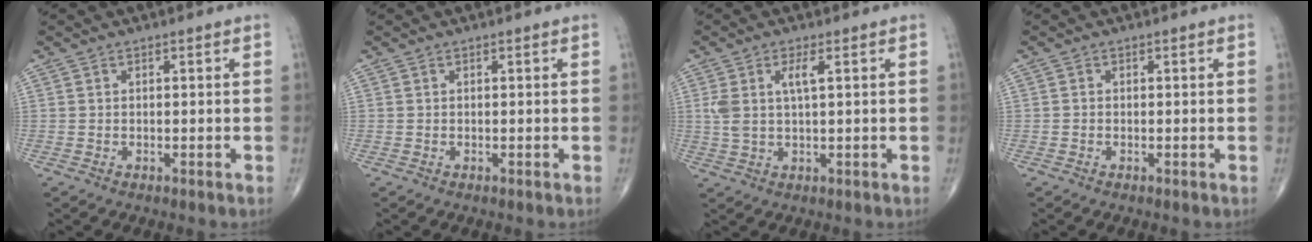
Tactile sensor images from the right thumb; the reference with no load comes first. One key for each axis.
{"total": 0.0}
{"total": 5.1, "fx": 1.5, "fy": 1.6, "fz": 4.6, "tx": -0.109, "ty": 0.001, "tz": 0.034}
{"total": 0.0}